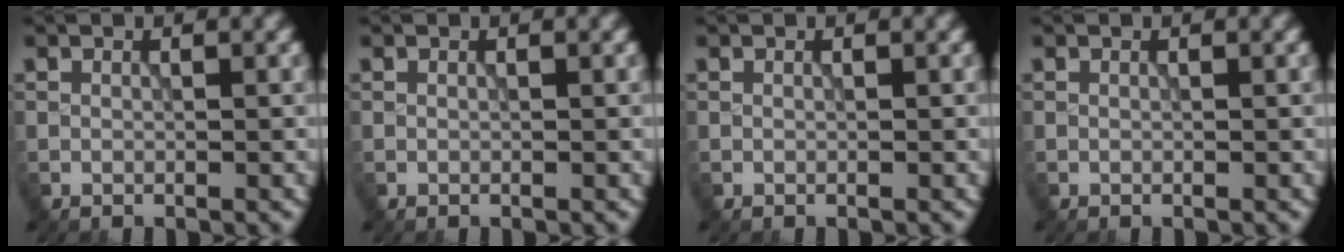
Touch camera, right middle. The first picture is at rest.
{"total": 0.0}
{"total": 0.0}
{"total": 0.0}